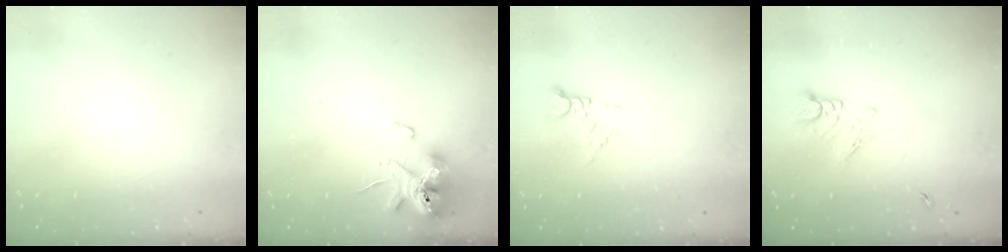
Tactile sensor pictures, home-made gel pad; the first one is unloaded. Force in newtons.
{"total": 11.6, "press": 11.5, "slide": 1.7}
{"total": 3.0, "press": 3.0, "slide": 0.4}
{"total": 4.7, "press": 4.6, "slide": 0.4}